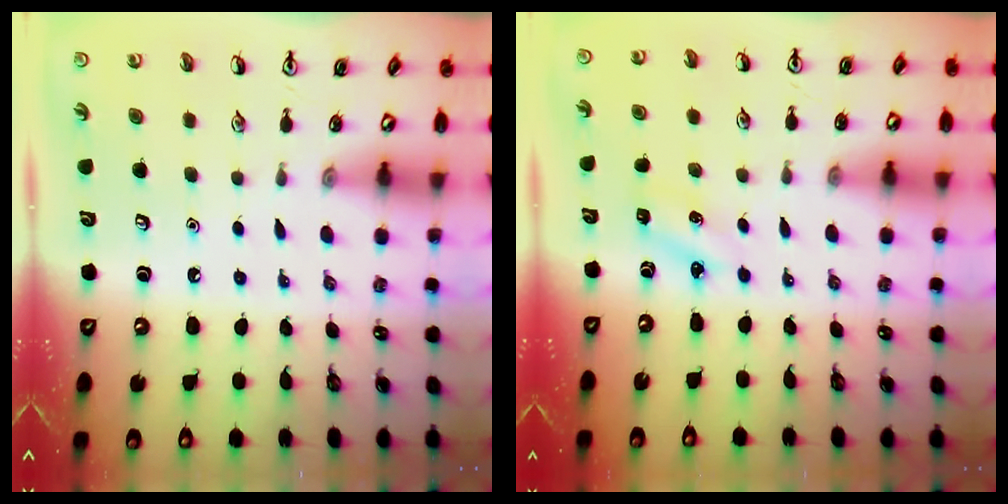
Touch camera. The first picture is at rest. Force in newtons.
{"total": 2.5, "press": 2.3, "slide": 0.8}